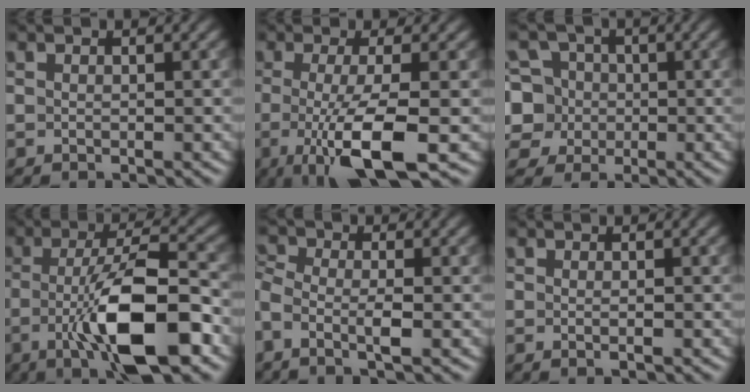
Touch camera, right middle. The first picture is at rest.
{"total": 7.9, "force": [-1.9, 1.9, 7.4], "torque": [-0.117, -0.013, -0.035]}
{"total": 8.1, "force": [-0.2, 7.6, 2.7], "torque": [-0.055, 0.026, -0.025]}
{"total": 10.1, "force": [-3.3, 2.7, 9.2], "torque": [-0.160, 0.004, -0.063]}
{"total": 3.0, "force": [-0.9, 1.0, 2.7], "torque": [-0.061, -0.004, -0.032]}
{"total": 0.6, "force": [-0.1, 0.1, 0.6], "torque": [-0.011, -0.003, -0.001]}